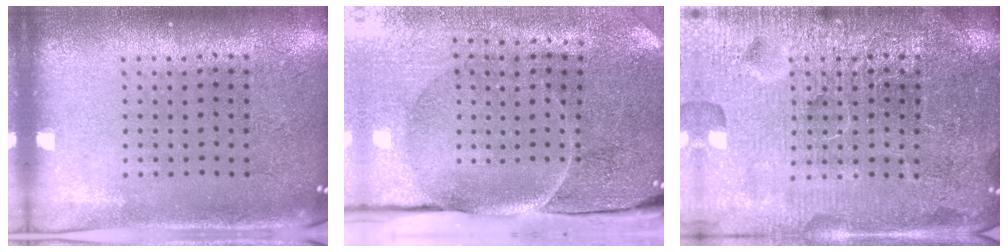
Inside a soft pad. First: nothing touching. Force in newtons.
{"total": 4.9, "press": 3.9, "slide": 3.0}
{"total": 7.0, "press": 7.0, "slide": 0.9}